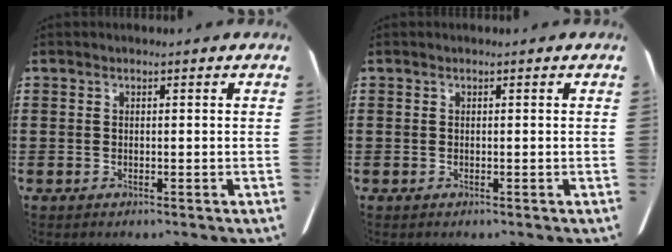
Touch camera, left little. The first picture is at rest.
{"total": 0.0}